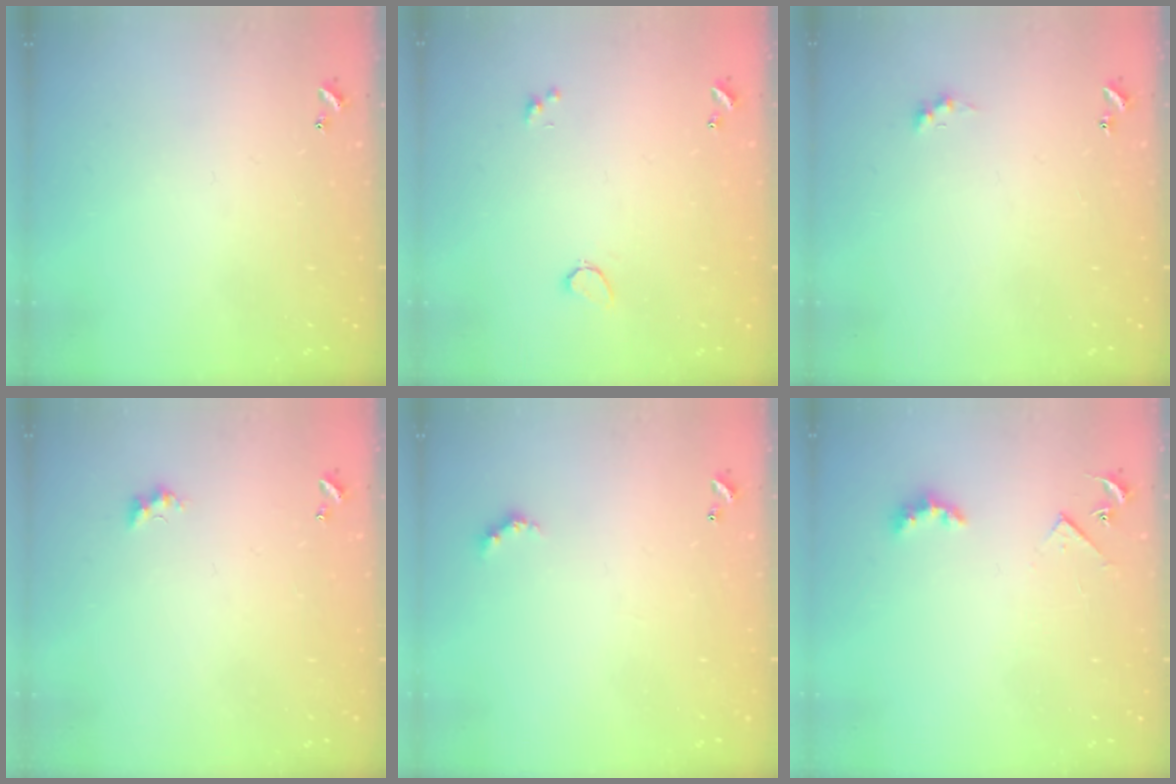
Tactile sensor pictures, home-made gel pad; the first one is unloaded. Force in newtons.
{"total": 0.6, "press": 0.4, "slide": 0.5}
{"total": 0.8, "press": 0.7, "slide": 0.4}
{"total": 2.7, "press": 2.6, "slide": 0.6}
{"total": 3.4, "press": 3.3, "slide": 0.6}
{"total": 3.6, "press": 3.6, "slide": 0.6}